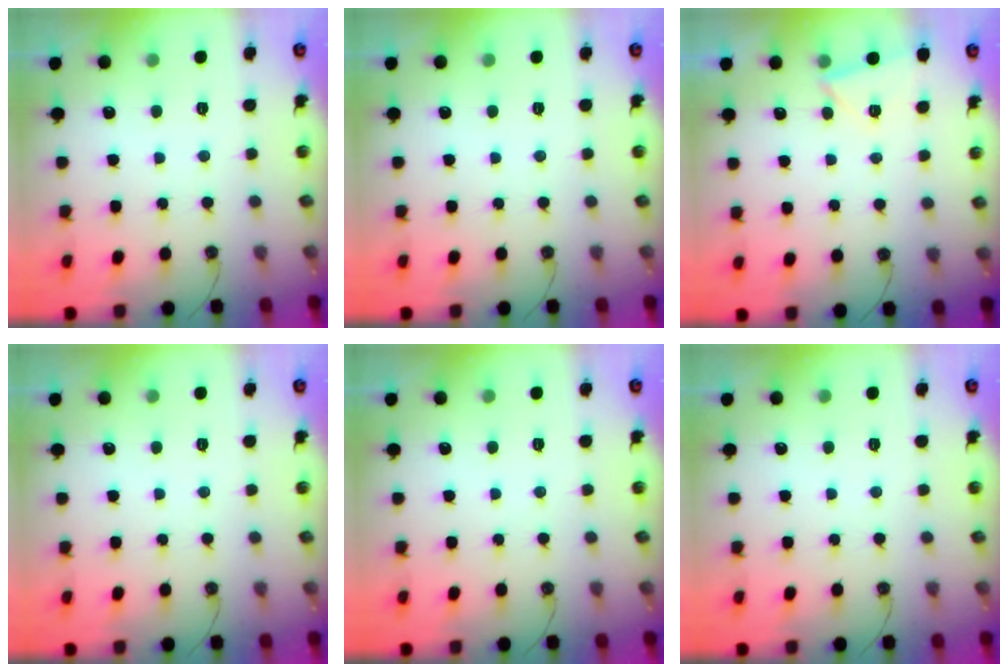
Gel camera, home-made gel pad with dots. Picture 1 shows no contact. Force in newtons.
{"total": 0.0}
{"total": 3.5, "press": 3.1, "slide": 1.5}
{"total": 0.0}
{"total": 0.0}
{"total": 0.0}